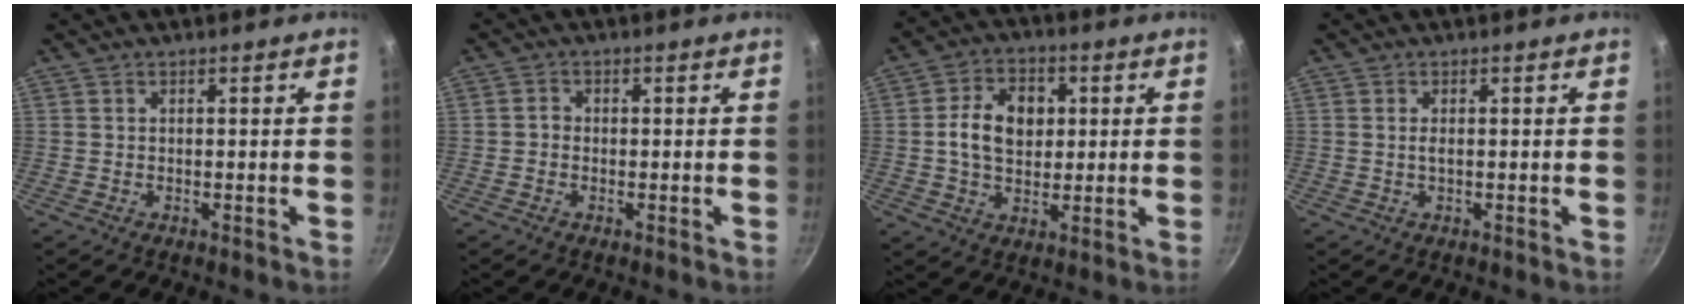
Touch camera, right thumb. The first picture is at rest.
{"total": 1.5, "force": [-0.4, 1.3, 0.6], "torque": [-0.004, 0.008, -0.011]}
{"total": 10.2, "force": [1.3, 7.5, 6.9], "torque": [-0.095, 0.007, 0.014]}
{"total": 1.1, "force": [0.1, 0.4, 1.0], "torque": [-0.021, 0.000, 0.001]}